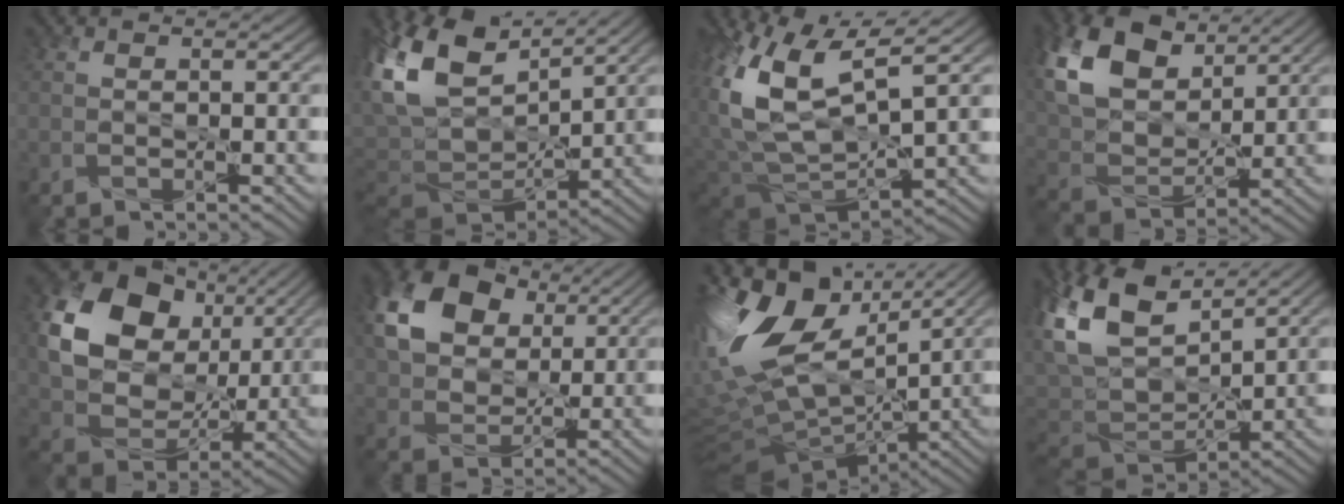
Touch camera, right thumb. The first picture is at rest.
{"total": 12.8, "force": [3.1, 8.0, 9.6], "torque": [-0.239, 0.001, 0.061]}
{"total": 15.3, "force": [5.5, 5.9, 12.9], "torque": [-0.291, 0.012, 0.110]}
{"total": 14.4, "force": [7.1, 9.0, 8.7], "torque": [-0.221, 0.025, 0.132]}
{"total": 17.4, "force": [5.2, 13.1, 10.1], "torque": [-0.243, 0.019, 0.107]}
{"total": 14.5, "force": [5.7, 10.1, 8.7], "torque": [-0.213, 0.031, 0.106]}
{"total": 19.5, "force": [4.0, 11.4, 15.2], "torque": [-0.298, -0.001, 0.082]}
{"total": 13.6, "force": [4.8, 8.1, 9.8], "torque": [-0.254, 0.009, 0.084]}